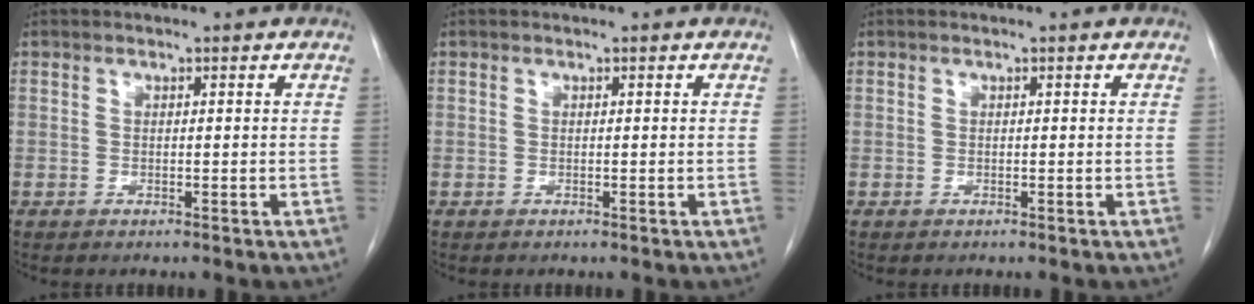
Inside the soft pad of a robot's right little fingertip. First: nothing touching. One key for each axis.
{"total": 0.0}
{"total": 0.0}